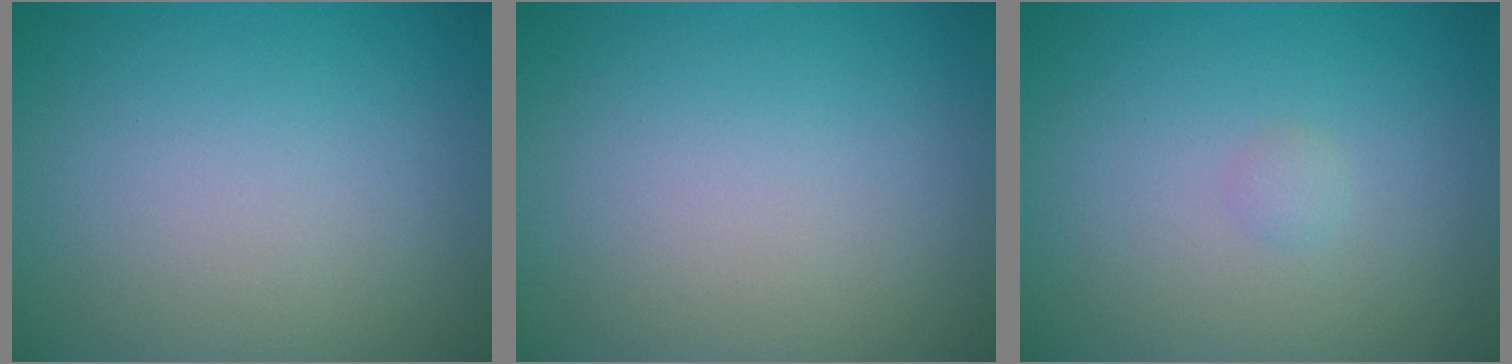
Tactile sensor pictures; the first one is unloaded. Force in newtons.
{"total": 0.0}
{"total": 0.6, "press": 0.6, "slide": 0.0}